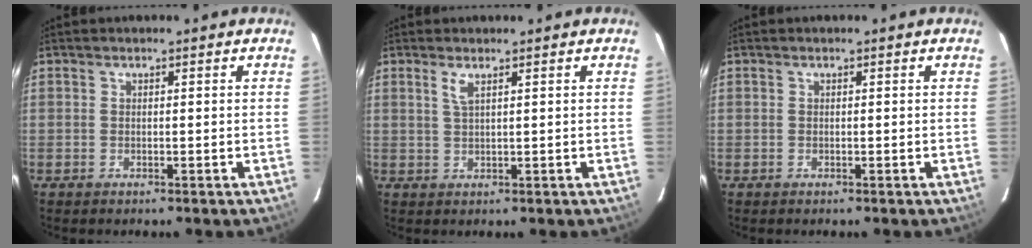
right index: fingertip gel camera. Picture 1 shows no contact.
{"total": 1.9, "force": [1.0, 0.2, 1.6], "torque": [-0.032, 0.001, 0.021]}
{"total": 0.0}